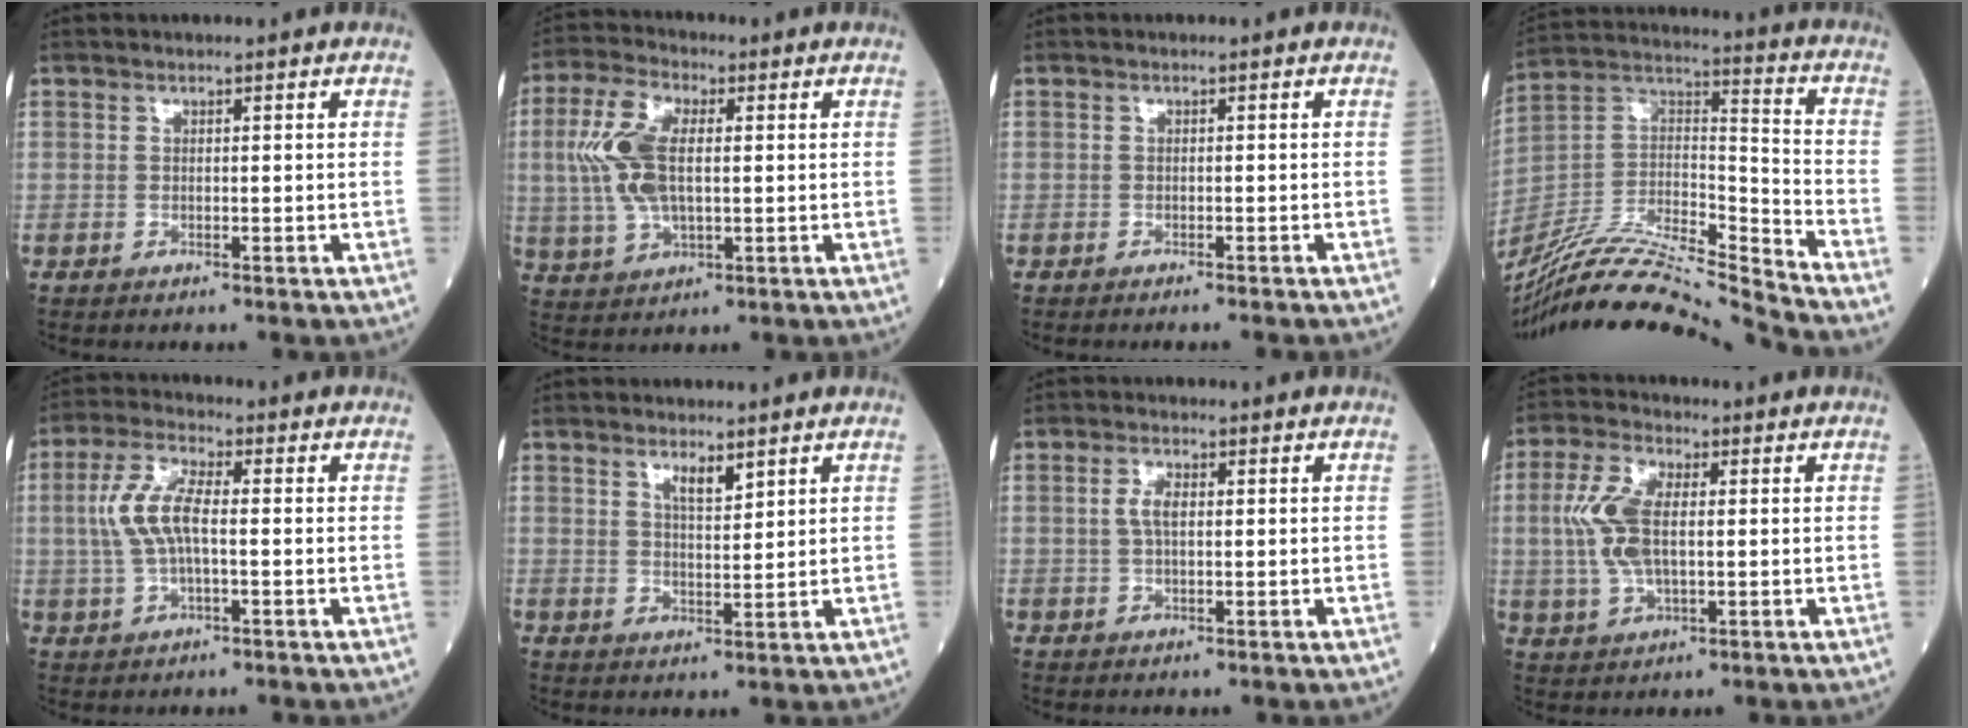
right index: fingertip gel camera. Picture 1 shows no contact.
{"total": 9.8, "force": [1.1, 4.2, 8.7], "torque": [-0.209, 0.015, 0.025]}
{"total": 2.8, "force": [-2.5, 0.0, 1.1], "torque": [-0.016, -0.003, -0.032]}
{"total": 22.6, "force": [-20.9, -0.7, 8.5], "torque": [-0.193, 0.002, -0.371]}
{"total": 7.1, "force": [0.1, 2.2, 6.8], "torque": [-0.156, 0.015, 0.002]}
{"total": 3.0, "force": [2.1, 0.7, 2.1], "torque": [-0.037, -0.004, 0.039]}
{"total": 2.6, "force": [0.3, 1.0, 2.4], "torque": [-0.049, 0.007, 0.006]}
{"total": 8.3, "force": [0.6, 3.4, 7.5], "torque": [-0.180, 0.011, 0.015]}